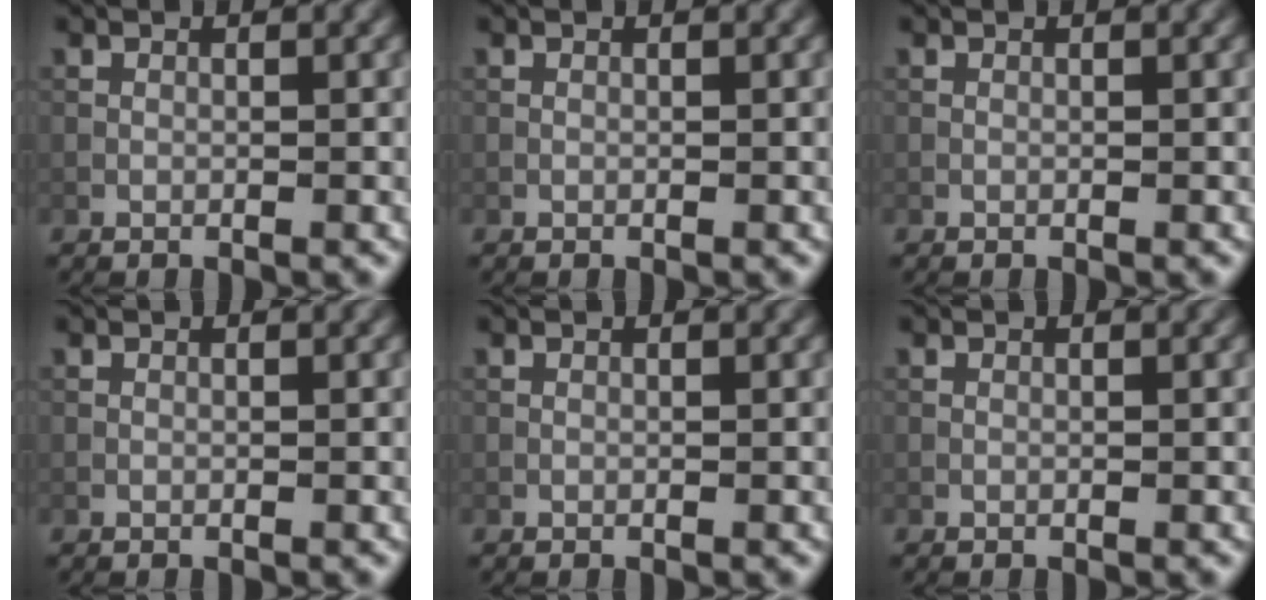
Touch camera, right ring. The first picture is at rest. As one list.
[{"total": 0.0}, {"total": 0.0}, {"total": 0.0}, {"total": 0.0}, {"total": 0.0}]